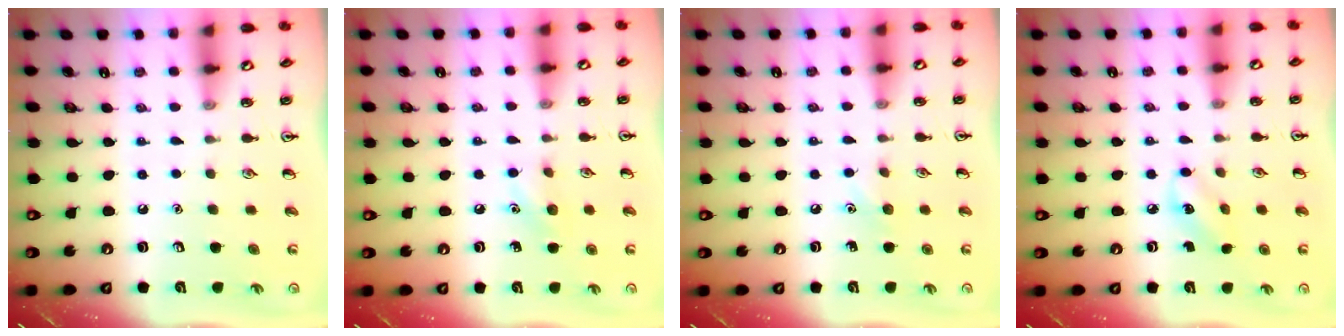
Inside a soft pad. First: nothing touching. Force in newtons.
{"total": 6.9, "press": 6.5, "slide": 2.2}
{"total": 5.2, "press": 4.9, "slide": 1.7}
{"total": 3.7, "press": 3.6, "slide": 1.0}